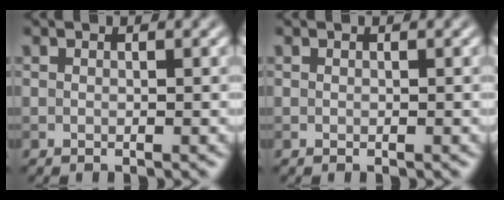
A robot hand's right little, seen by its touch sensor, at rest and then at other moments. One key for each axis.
{"total": 0.0}